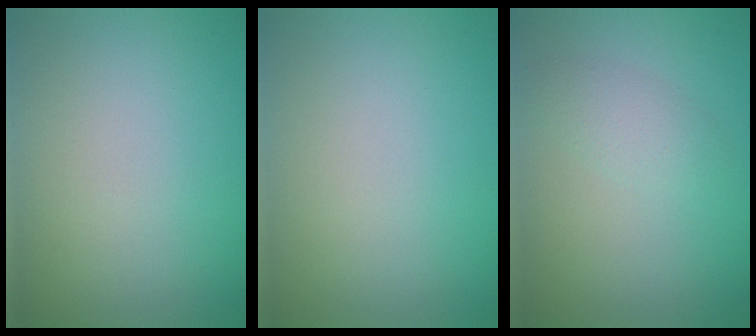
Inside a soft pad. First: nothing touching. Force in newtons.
{"total": 0.0}
{"total": 1.7, "press": 1.7, "slide": 0.0}